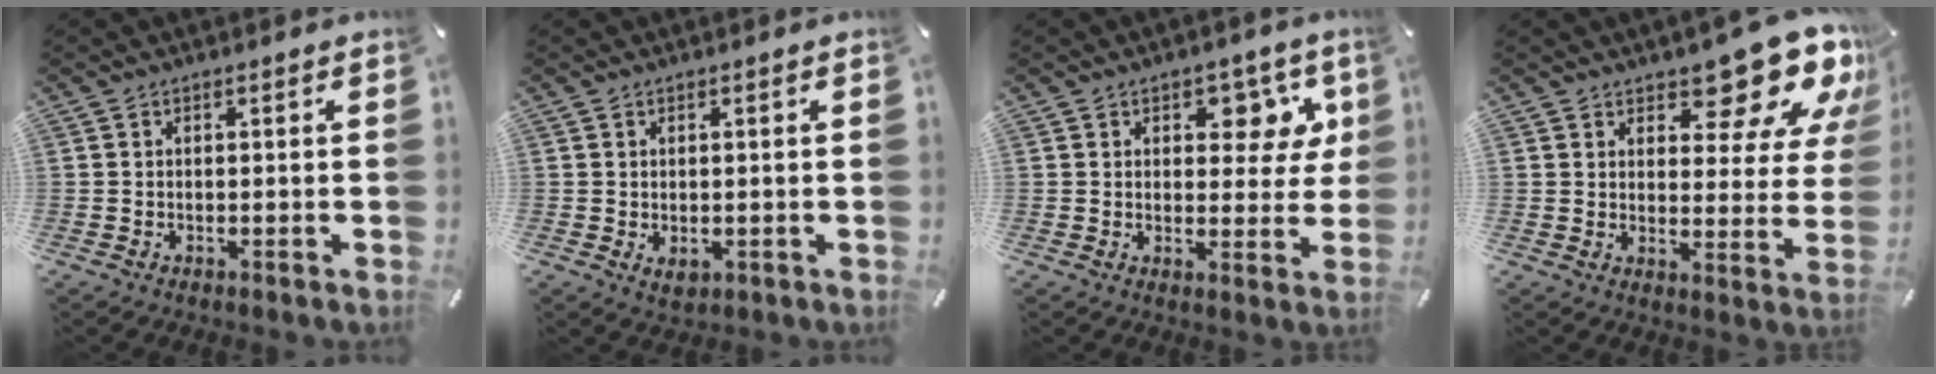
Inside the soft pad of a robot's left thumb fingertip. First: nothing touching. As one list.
[{"total": 1.6, "force": [-0.3, 1.3, 1.0], "torque": [-0.017, 0.003, -0.005]}, {"total": 8.4, "force": [4.0, 5.2, 5.3], "torque": [-0.054, -0.018, 0.062]}, {"total": 14.1, "force": [10.8, 5.7, 7.0], "torque": [-0.078, -0.089, 0.181]}]